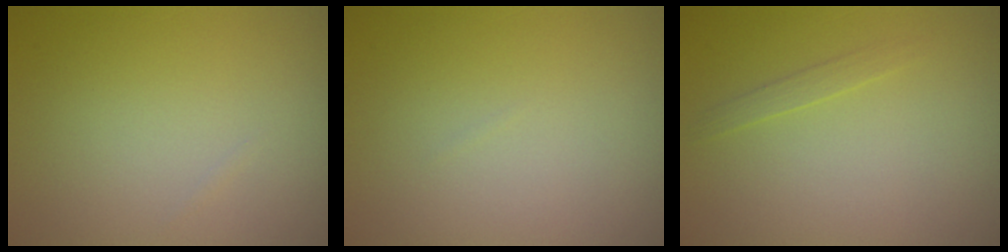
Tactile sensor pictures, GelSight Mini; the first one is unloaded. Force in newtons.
{"total": 0.0}
{"total": 0.9, "press": 0.9, "slide": 0.0}